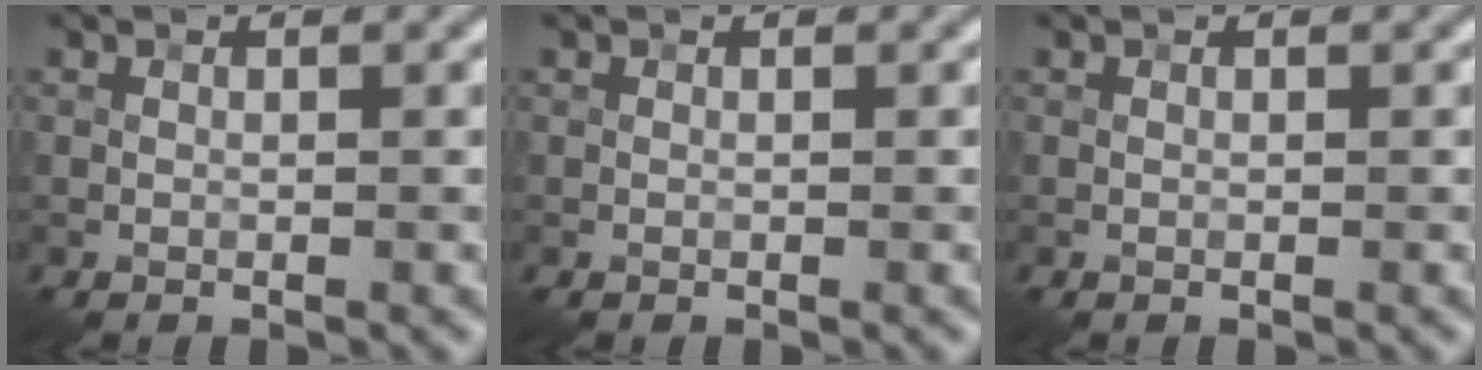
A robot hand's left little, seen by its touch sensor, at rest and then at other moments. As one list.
[{"total": 0.0}, {"total": 0.0}]